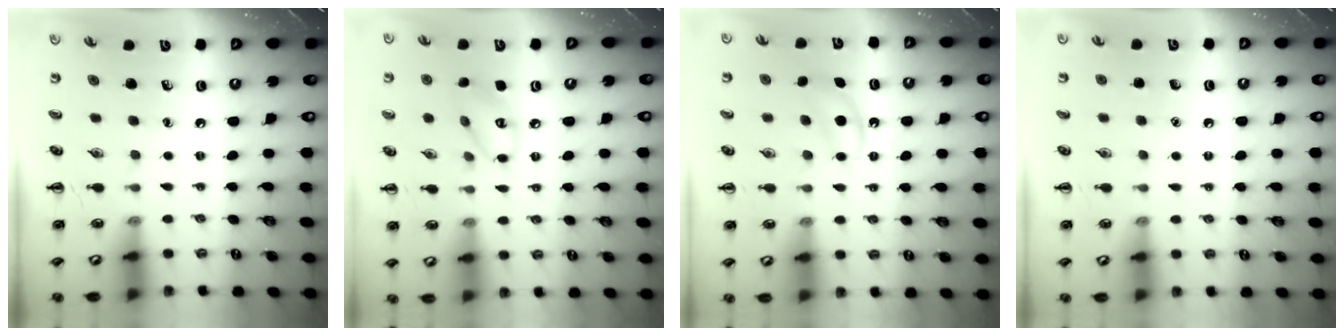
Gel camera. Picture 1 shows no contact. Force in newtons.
{"total": 7.4, "press": 7.3, "slide": 0.7}
{"total": 5.0, "press": 4.7, "slide": 1.5}
{"total": 1.4, "press": 1.4, "slide": 0.1}